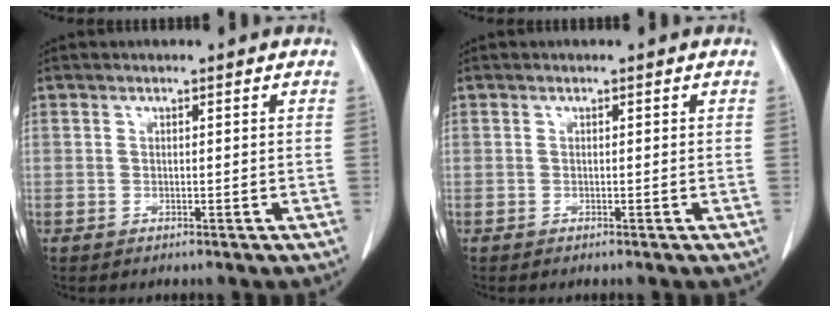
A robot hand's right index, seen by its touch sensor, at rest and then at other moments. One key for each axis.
{"total": 0.0}